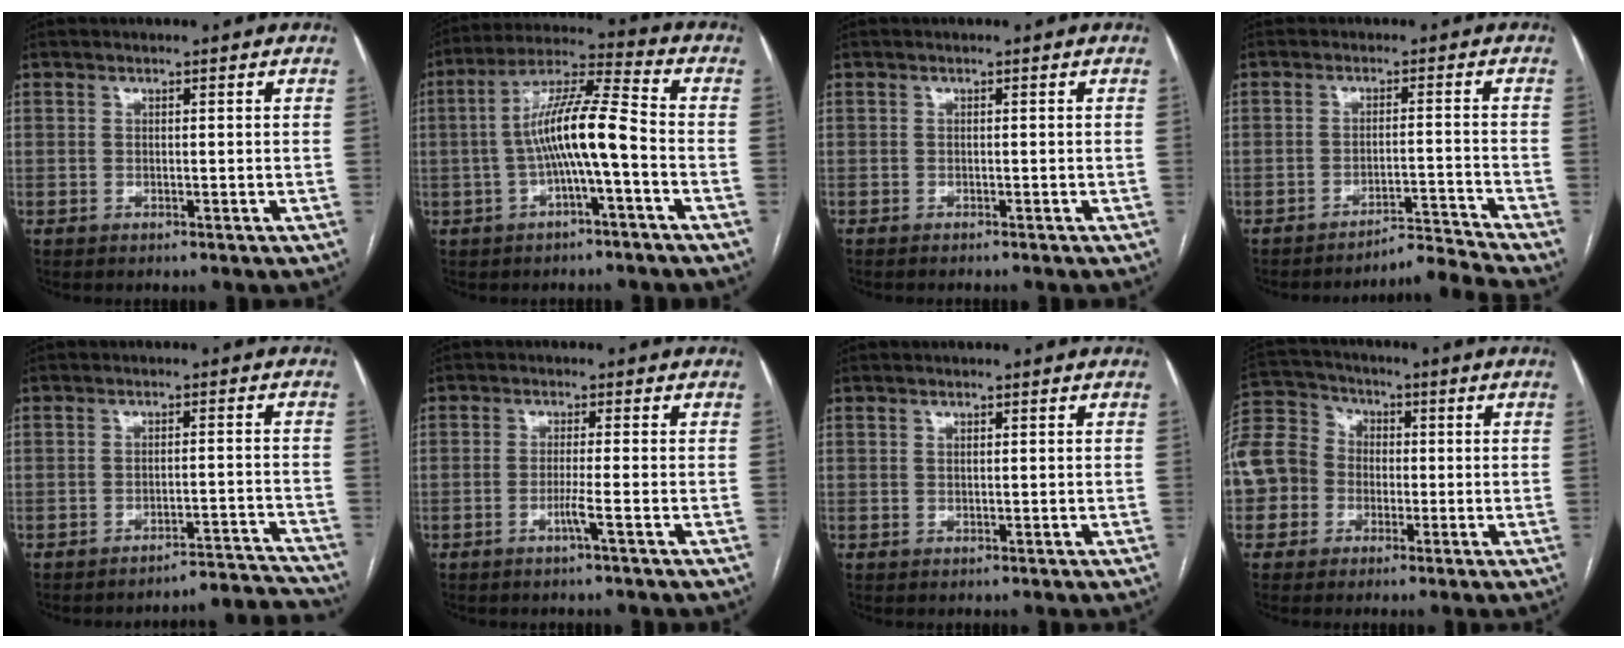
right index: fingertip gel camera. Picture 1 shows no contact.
{"total": 10.9, "force": [-2.0, 0.9, 10.7], "torque": [-0.199, 0.030, -0.038]}
{"total": 1.6, "force": [-1.5, 0.4, 0.5], "torque": [-0.007, -0.002, -0.018]}
{"total": 5.7, "force": [-4.8, -2.8, -1.1], "torque": [0.025, 0.002, -0.076]}
{"total": 8.8, "force": [-8.8, -0.5, -0.9], "torque": [0.031, 0.027, -0.112]}
{"total": 2.7, "force": [-1.4, -0.6, 2.3], "torque": [-0.045, -0.004, -0.028]}
{"total": 0.8, "force": [0.3, 0.5, 0.6], "torque": [-0.012, 0.000, 0.005]}
{"total": 13.9, "force": [-2.6, 12.8, 4.9], "torque": [-0.157, 0.053, -0.042]}